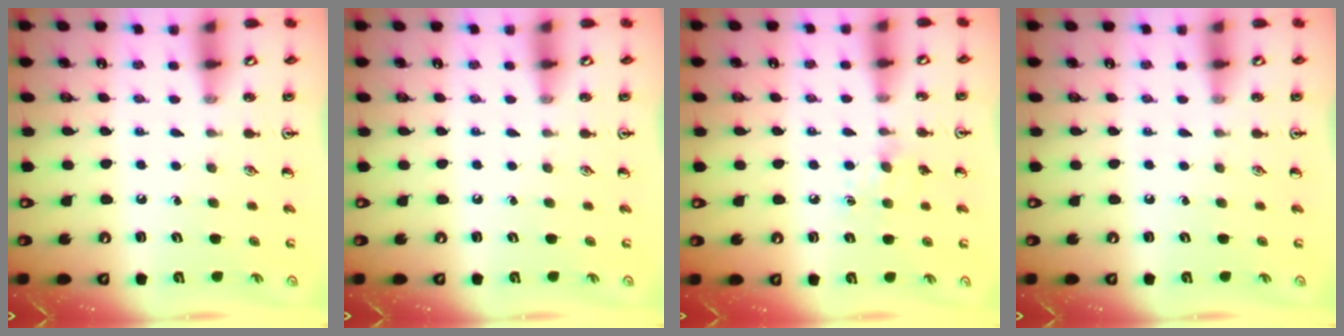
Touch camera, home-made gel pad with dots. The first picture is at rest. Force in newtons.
{"total": 0.0}
{"total": 4.7, "press": 4.6, "slide": 0.8}
{"total": 0.0}